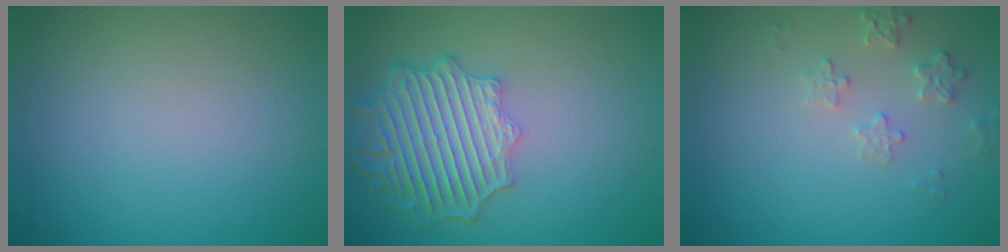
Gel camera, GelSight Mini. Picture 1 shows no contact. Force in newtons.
{"total": 6.3, "press": 5.1, "slide": 3.7}
{"total": 1.9, "press": 1.8, "slide": 0.2}